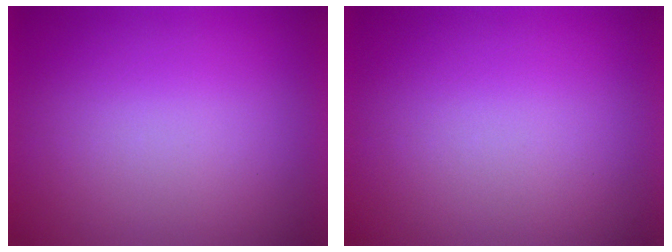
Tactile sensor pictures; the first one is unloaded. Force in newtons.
{"total": 0.0}